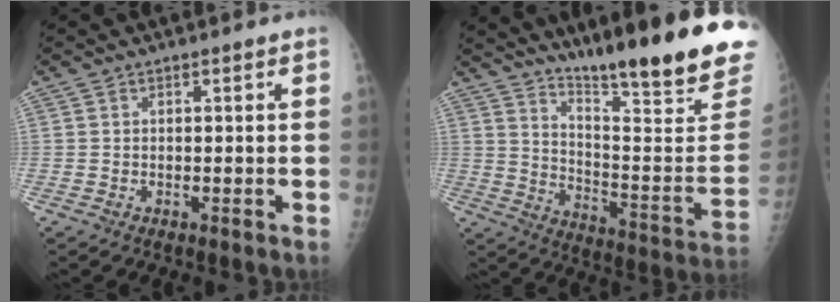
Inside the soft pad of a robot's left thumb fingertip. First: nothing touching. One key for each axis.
{"total": 25.8, "fx": 19.4, "fy": 2.5, "fz": 16.8, "tx": -0.234, "ty": -0.133, "tz": 0.284}